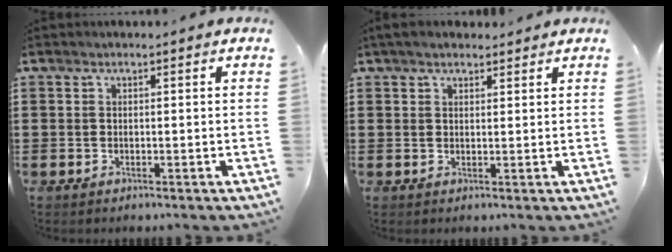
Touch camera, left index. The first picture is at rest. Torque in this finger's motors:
{"motor_torque": [0.21, 0.19, 0.36, 0.07]}